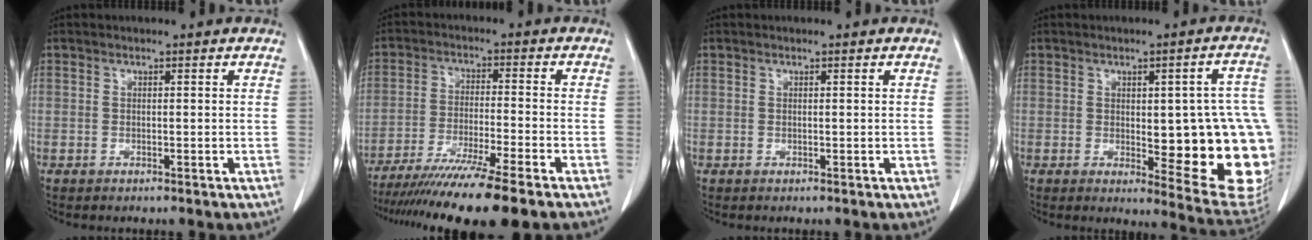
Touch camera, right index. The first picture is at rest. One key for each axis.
{"total": 15.6, "fx": -12.4, "fy": -0.9, "fz": 9.5, "tx": -0.157, "ty": -0.047, "tz": -0.200}
{"total": 0.0}
{"total": 20.0, "fx": -1.7, "fy": 5.5, "fz": 19.1, "tx": -0.147, "ty": 0.012, "tz": 0.002}